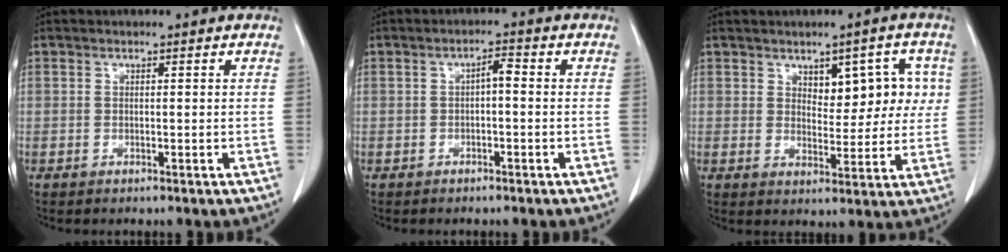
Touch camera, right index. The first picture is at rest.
{"total": 2.2, "force": [-0.2, 0.6, 2.1], "torque": [-0.033, 0.008, -0.003]}
{"total": 7.0, "force": [2.4, 3.8, 5.4], "torque": [-0.059, 0.018, 0.040]}